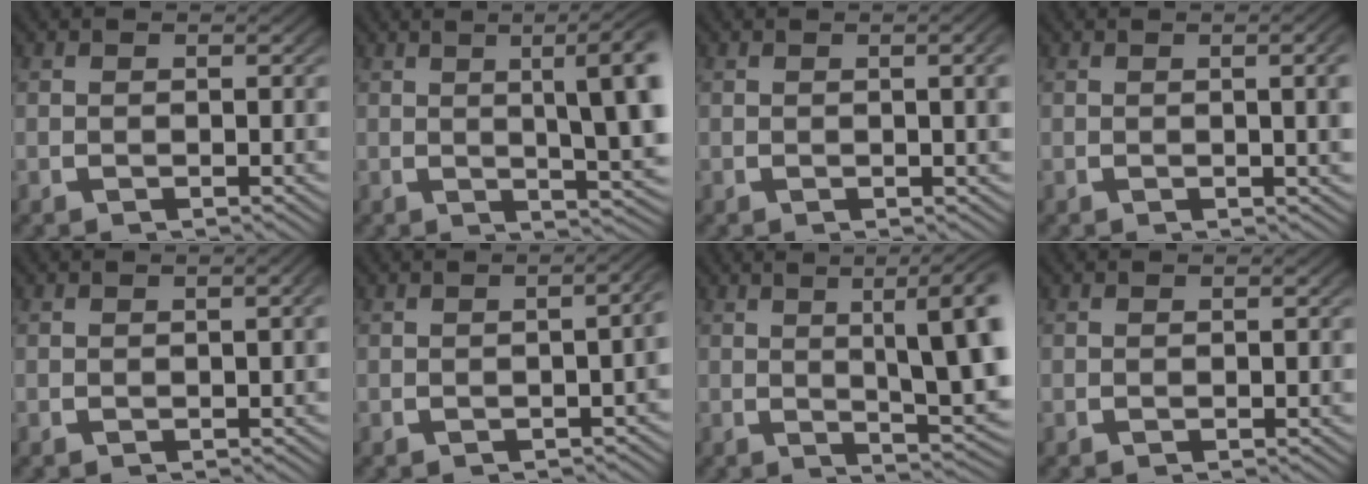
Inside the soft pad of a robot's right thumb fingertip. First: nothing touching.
{"total": 9.6, "force": [2.4, 3.7, 8.5], "torque": [-0.096, 0.010, 0.029]}
{"total": 1.7, "force": [0.2, 0.2, 1.7], "torque": [-0.019, 0.002, 0.005]}
{"total": 2.4, "force": [0.3, 0.4, 2.4], "torque": [-0.025, 0.003, 0.005]}
{"total": 0.8, "force": [-0.1, 0.1, 0.8], "torque": [-0.009, 0.005, -0.001]}
{"total": 2.9, "force": [-0.9, 0.8, 2.6], "torque": [-0.029, 0.009, -0.012]}
{"total": 10.6, "force": [2.4, 4.3, 9.3], "torque": [-0.109, 0.007, 0.031]}
{"total": 0.0}